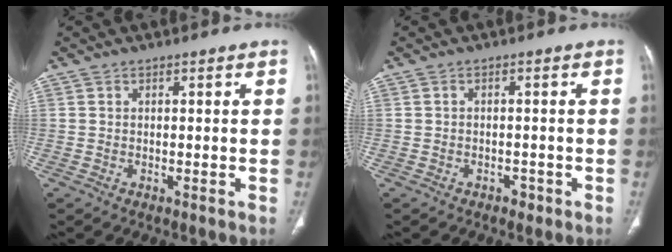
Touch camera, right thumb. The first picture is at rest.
{"total": 1.7, "force": [-1.0, 1.1, 0.7], "torque": [-0.006, 0.005, -0.013]}